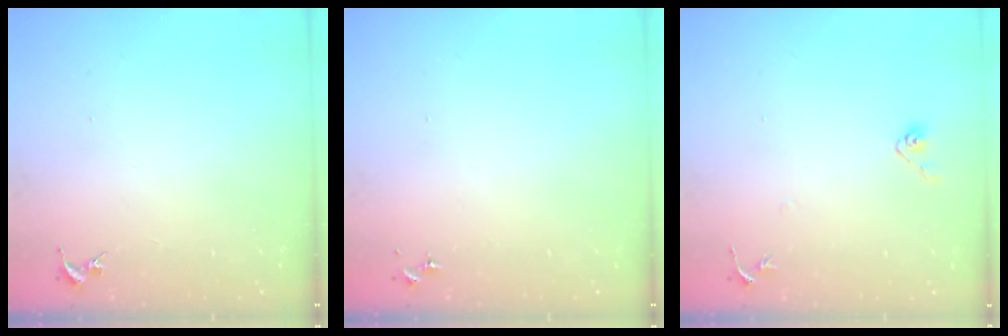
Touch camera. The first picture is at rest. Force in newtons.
{"total": 0.0}
{"total": 4.5, "press": 4.4, "slide": 0.8}